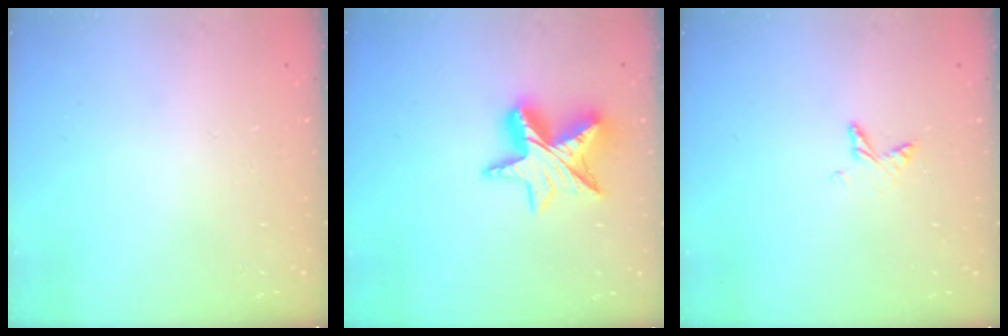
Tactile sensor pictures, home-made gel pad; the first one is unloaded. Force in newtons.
{"total": 13.1, "press": 13.1, "slide": 1.0}
{"total": 4.6, "press": 4.6, "slide": 0.5}